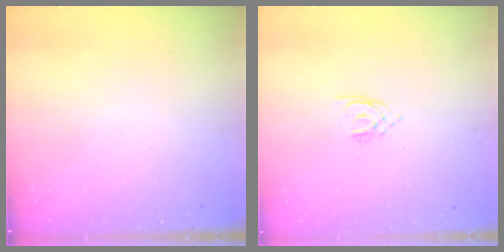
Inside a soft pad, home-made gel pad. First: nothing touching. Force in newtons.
{"total": 2.1, "press": 2.0, "slide": 0.3}